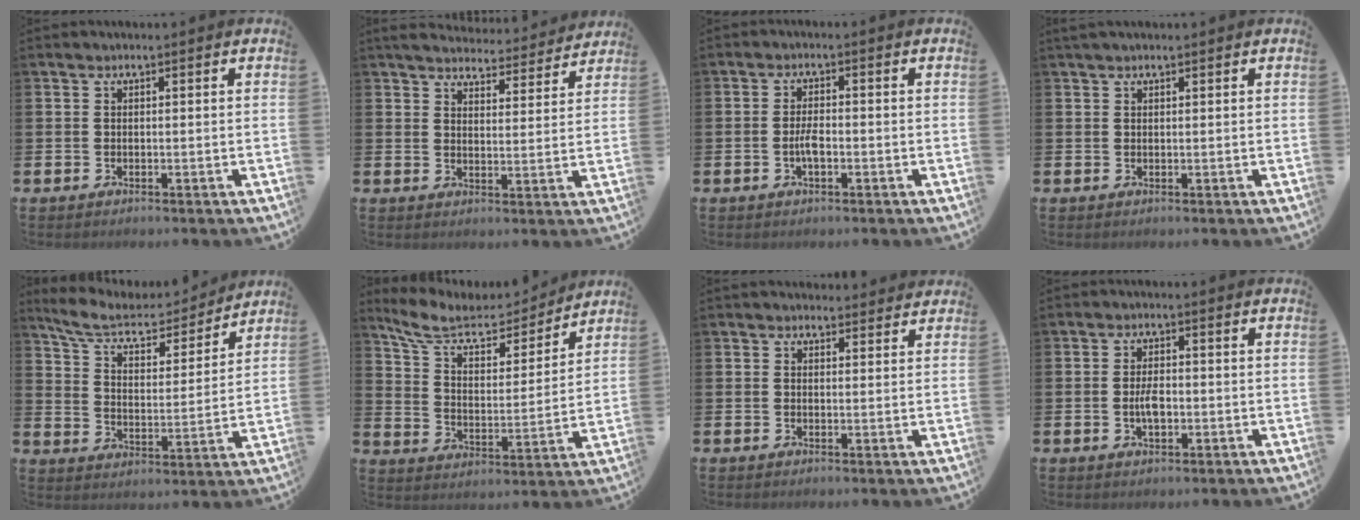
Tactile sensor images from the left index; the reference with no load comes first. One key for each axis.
{"total": 4.8, "fx": 4.7, "fy": 0.9, "fz": 0.4, "tx": -0.026, "ty": -0.037, "tz": 0.080}
{"total": 2.7, "fx": -0.7, "fy": 1.0, "fz": 2.4, "tx": -0.043, "ty": 0.003, "tz": -0.013}
{"total": 1.0, "fx": 0.9, "fy": 0.3, "fz": 0.4, "tx": 0.000, "ty": 0.000, "tz": 0.014}
{"total": 8.3, "fx": 7.5, "fy": 2.3, "fz": 2.8, "tx": -0.088, "ty": -0.054, "tz": 0.128}
{"total": 9.2, "fx": 8.0, "fy": 3.1, "fz": 3.3, "tx": -0.101, "ty": -0.051, "tz": 0.136}
{"total": 2.0, "fx": 1.9, "fy": 0.6, "fz": 0.0, "tx": 0.005, "ty": -0.004, "tz": 0.033}
{"total": 3.1, "fx": -0.5, "fy": 1.4, "fz": 2.7, "tx": -0.041, "ty": 0.000, "tz": -0.011}